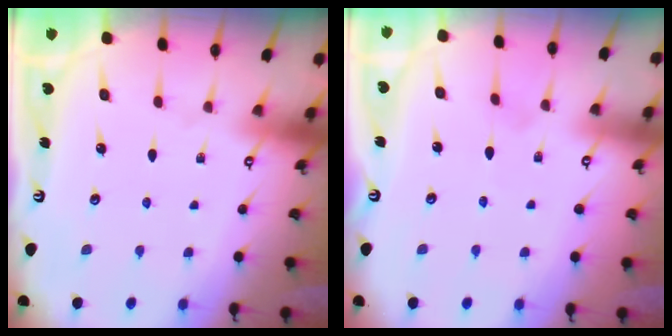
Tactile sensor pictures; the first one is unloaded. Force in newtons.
{"total": 1.2, "press": 1.2, "slide": 0.2}